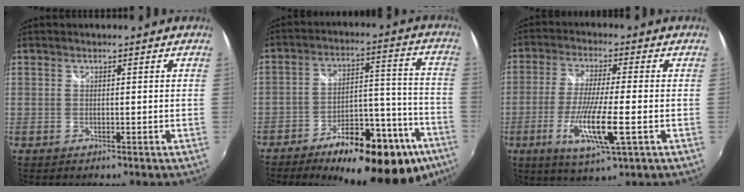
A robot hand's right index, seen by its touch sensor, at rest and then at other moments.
{"total": 25.2, "force": [-16.9, 9.4, 16.2], "torque": [-0.220, 0.018, -0.224]}
{"total": 11.7, "force": [-3.9, 0.9, 11.0], "torque": [-0.215, -0.022, -0.070]}